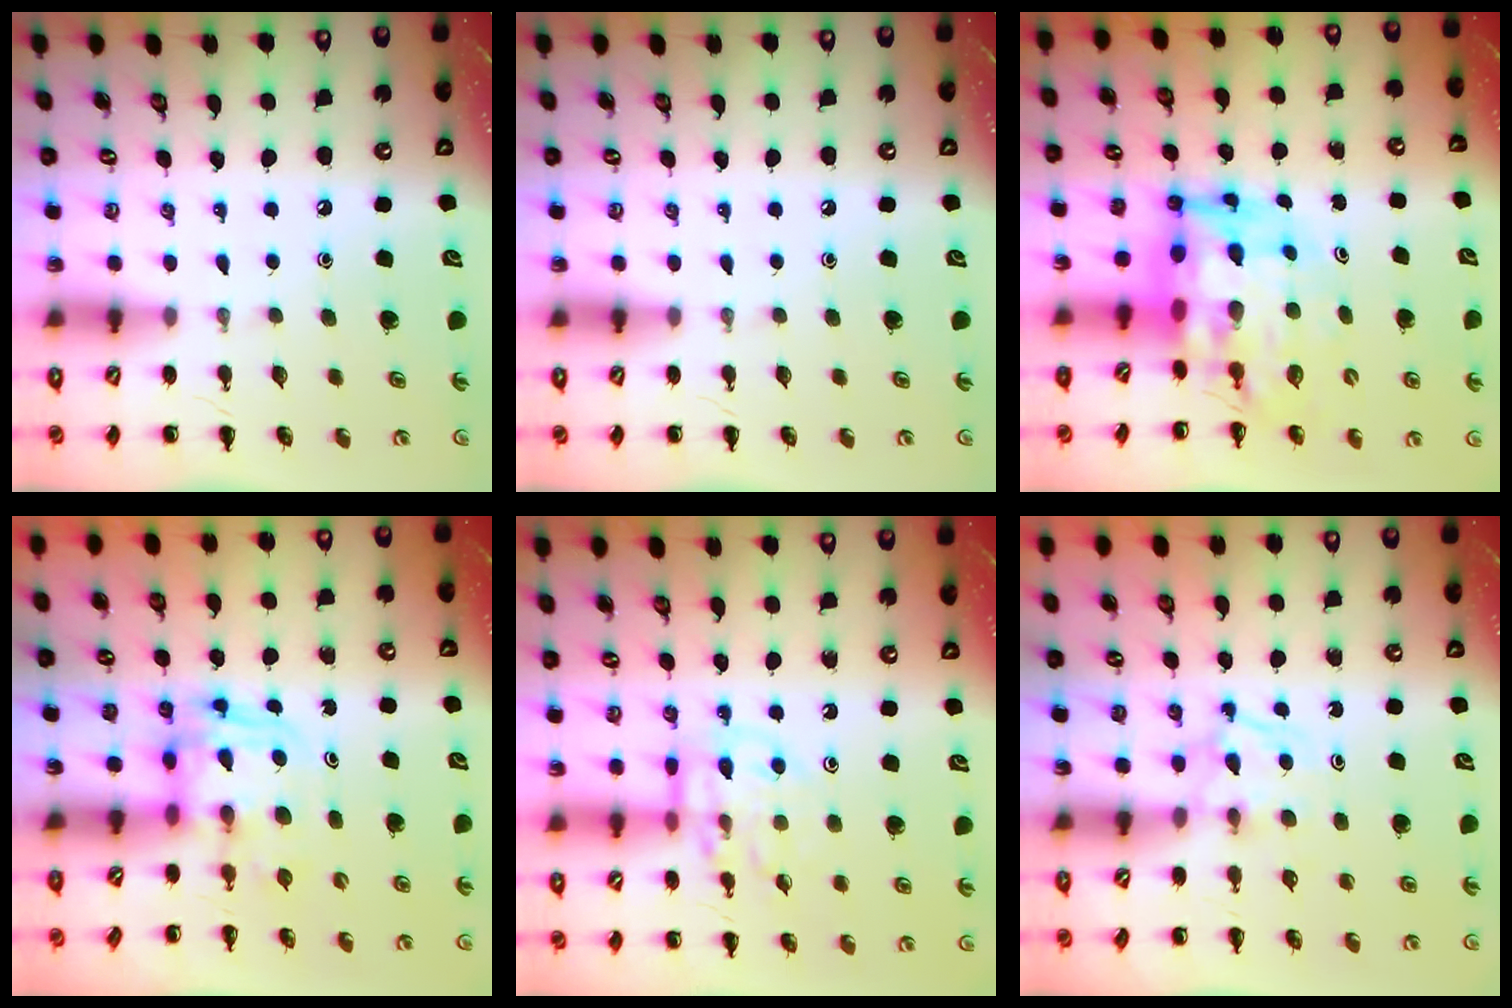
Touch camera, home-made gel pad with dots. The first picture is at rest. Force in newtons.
{"total": 0.0}
{"total": 8.6, "press": 8.1, "slide": 2.7}
{"total": 2.8, "press": 2.8, "slide": 0.2}
{"total": 12.9, "press": 12.8, "slide": 1.2}
{"total": 3.4, "press": 3.1, "slide": 1.4}